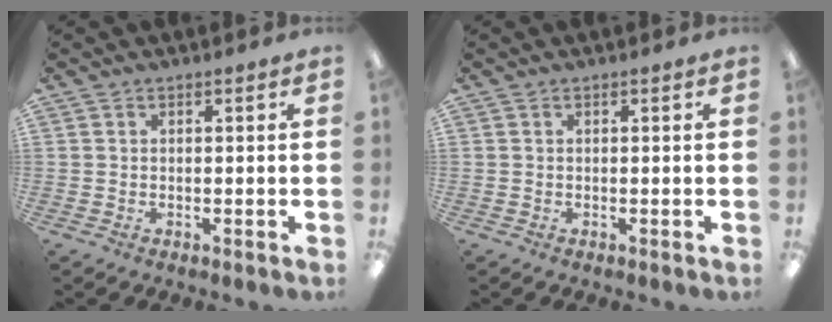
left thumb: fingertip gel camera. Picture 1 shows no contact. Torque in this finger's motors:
{"motor_torque": [0.00, 0.00, 0.00, 0.00, 0.00]}